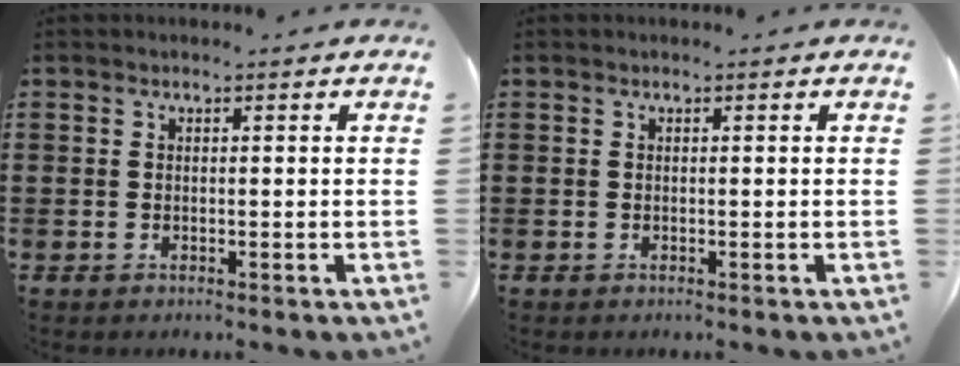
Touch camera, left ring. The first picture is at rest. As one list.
[{"total": 0.0}]